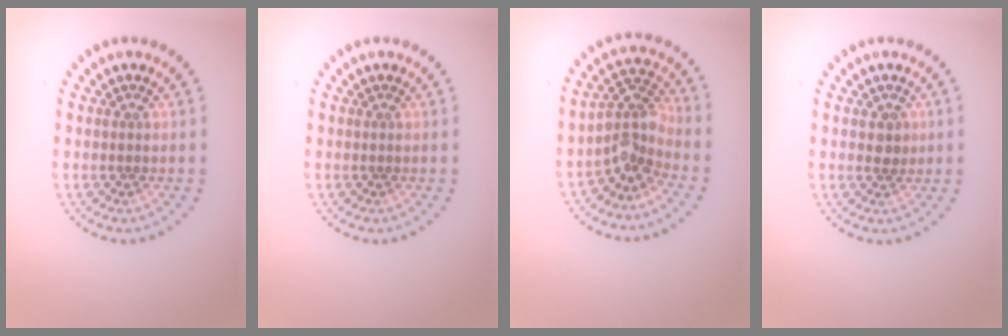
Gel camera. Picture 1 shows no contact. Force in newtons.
{"total": 0.0}
{"total": 3.2, "press": 2.5, "slide": 2.1}
{"total": 1.4, "press": 1.3, "slide": 0.3}